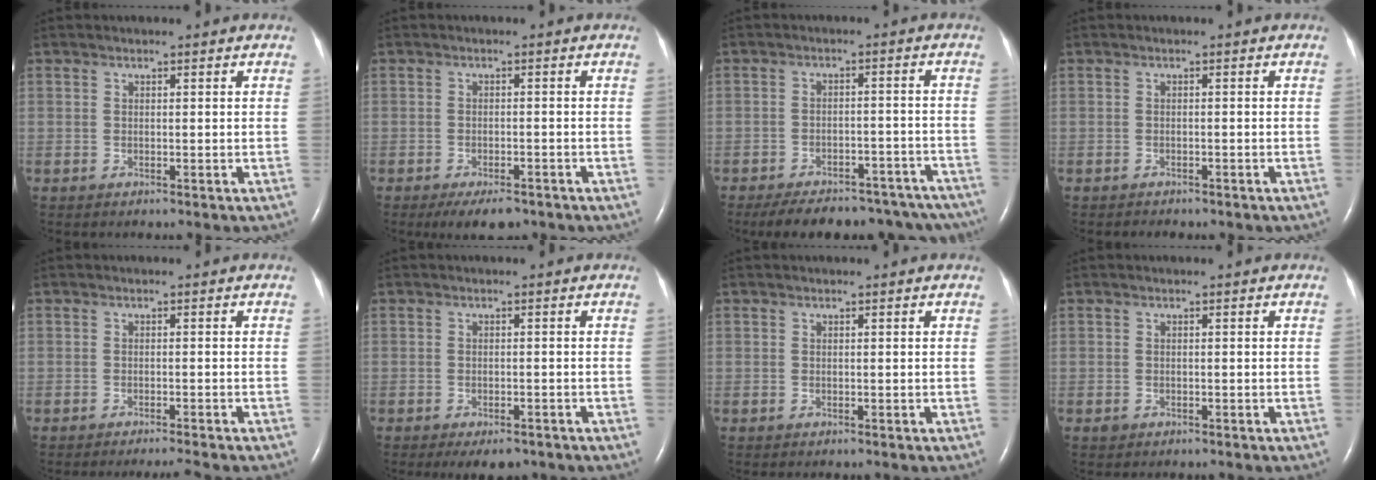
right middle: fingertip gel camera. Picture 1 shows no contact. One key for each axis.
{"total": 5.0, "fx": -3.7, "fy": 1.8, "fz": 2.8, "tx": -0.042, "ty": -0.004, "tz": -0.053}
{"total": 20.4, "fx": -17.2, "fy": 8.2, "fz": 7.4, "tx": -0.100, "ty": 0.008, "tz": -0.206}
{"total": 2.1, "fx": -1.8, "fy": 0.8, "fz": 0.8, "tx": -0.015, "ty": -0.003, "tz": -0.015}
{"total": 2.9, "fx": -2.5, "fy": -0.7, "fz": 1.1, "tx": -0.011, "ty": -0.006, "tz": -0.035}
{"total": 4.1, "fx": -3.0, "fy": 1.7, "fz": 2.3, "tx": -0.026, "ty": -0.004, "tz": -0.037}
{"total": 0.0}
{"total": 0.6, "fx": -0.4, "fy": 0.4, "fz": 0.1, "tx": -0.006, "ty": 0.001, "tz": -0.006}